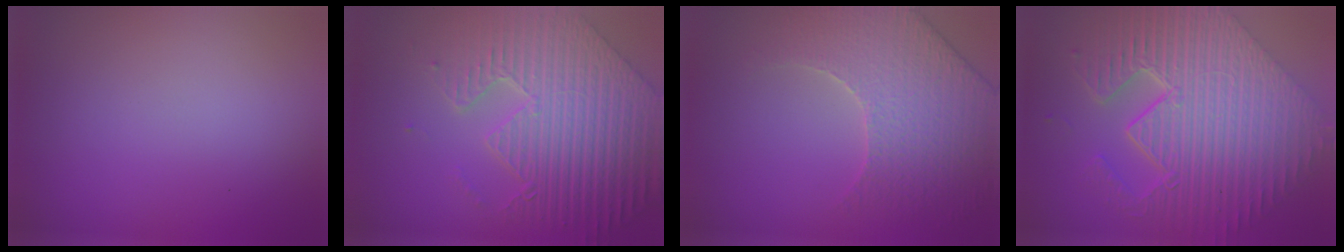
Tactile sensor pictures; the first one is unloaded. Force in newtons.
{"total": 9.0, "press": 6.5, "slide": 6.3}
{"total": 4.9, "press": 4.8, "slide": 1.3}
{"total": 11.5, "press": 7.7, "slide": 8.5}